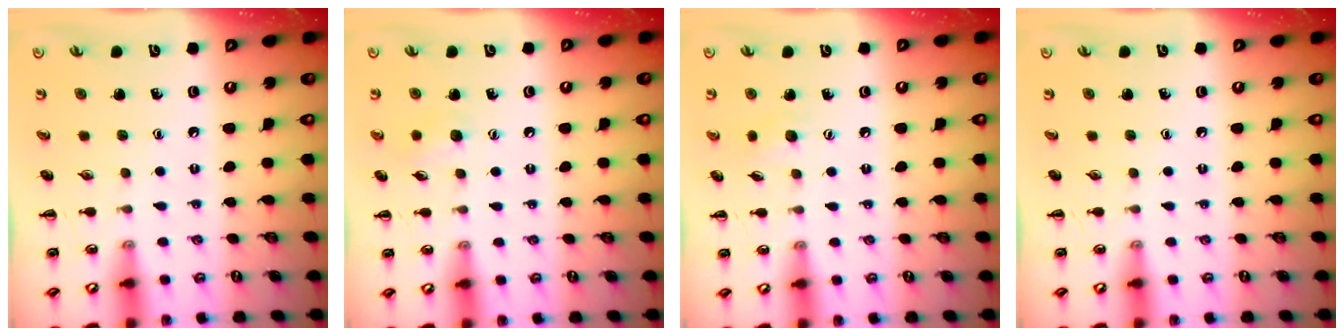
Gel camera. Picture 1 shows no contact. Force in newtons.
{"total": 6.0, "press": 5.8, "slide": 1.5}
{"total": 5.4, "press": 5.2, "slide": 1.3}
{"total": 0.0}